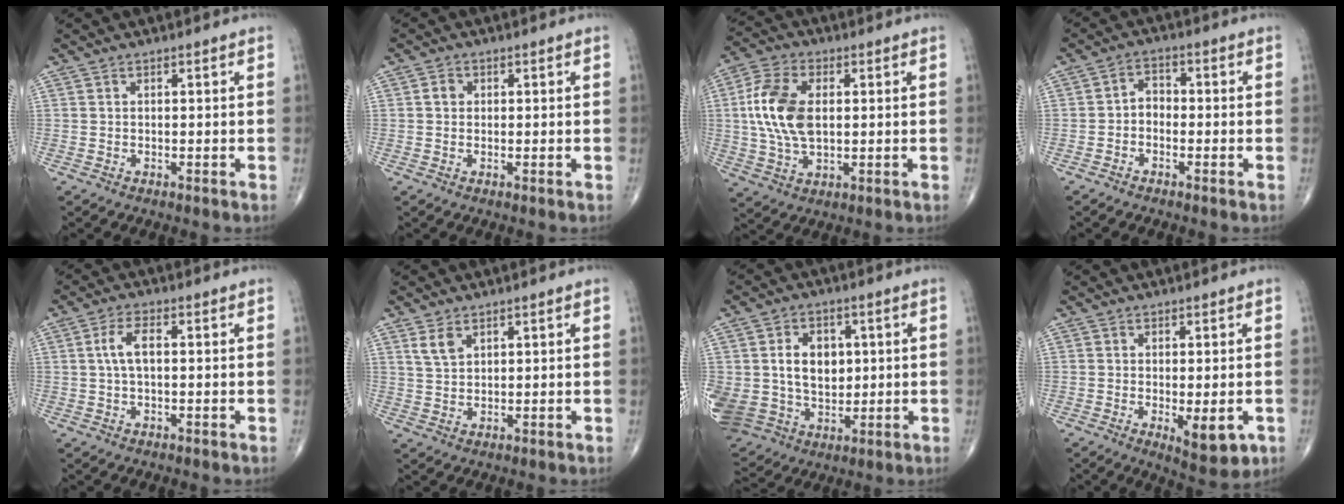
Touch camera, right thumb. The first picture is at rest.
{"total": 1.7, "force": [0.3, 1.5, 0.8], "torque": [-0.008, 0.003, 0.004]}
{"total": 12.5, "force": [1.4, 7.2, 10.1], "torque": [-0.205, 0.004, 0.025]}
{"total": 3.2, "force": [-1.1, 2.4, 1.8], "torque": [-0.012, 0.021, -0.031]}
{"total": 4.5, "force": [0.5, 2.0, 4.0], "torque": [-0.086, 0.014, 0.009]}
{"total": 3.5, "force": [2.1, 1.9, 2.0], "torque": [-0.033, -0.008, 0.048]}
{"total": 19.6, "force": [2.2, 15.4, 11.9], "torque": [-0.236, 0.008, 0.067]}
{"total": 7.2, "force": [-2.1, 2.7, 6.4], "torque": [-0.084, -0.016, -0.023]}